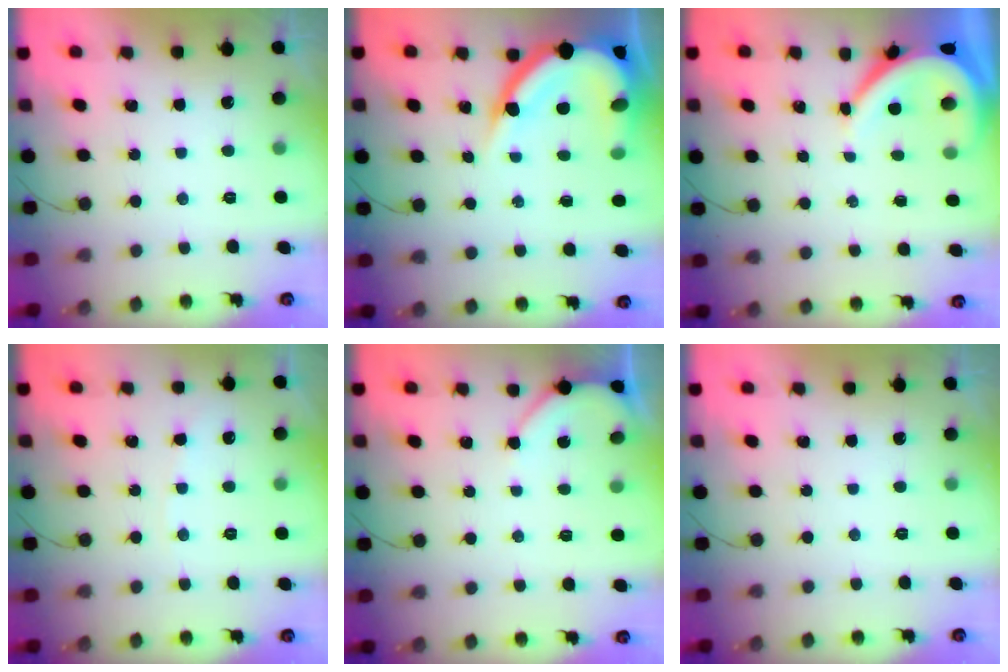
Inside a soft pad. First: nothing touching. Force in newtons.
{"total": 16.2, "press": 16.2, "slide": 1.6}
{"total": 6.6, "press": 6.5, "slide": 1.1}
{"total": 3.1, "press": 3.0, "slide": 0.5}
{"total": 3.4, "press": 3.4, "slide": 0.4}
{"total": 0.0}